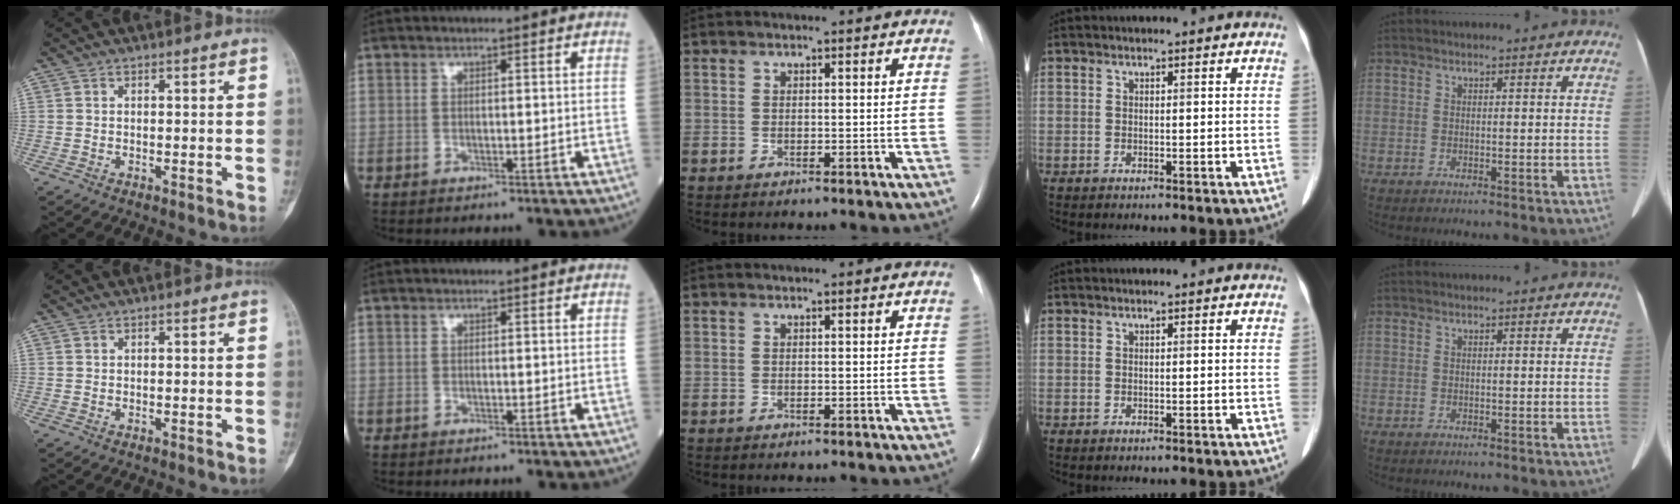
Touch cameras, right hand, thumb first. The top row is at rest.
{}